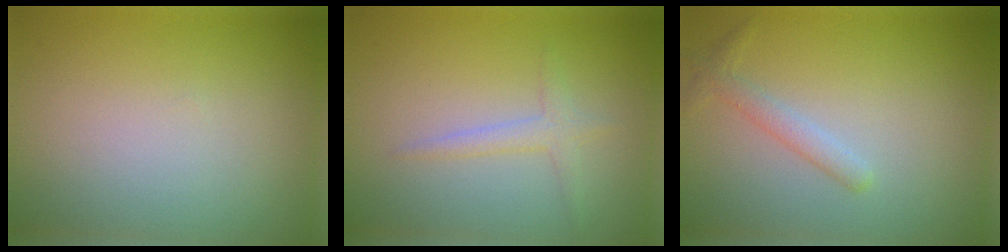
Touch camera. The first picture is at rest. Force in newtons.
{"total": 1.7, "press": 1.7, "slide": 0.0}
{"total": 1.7, "press": 1.7, "slide": 0.1}